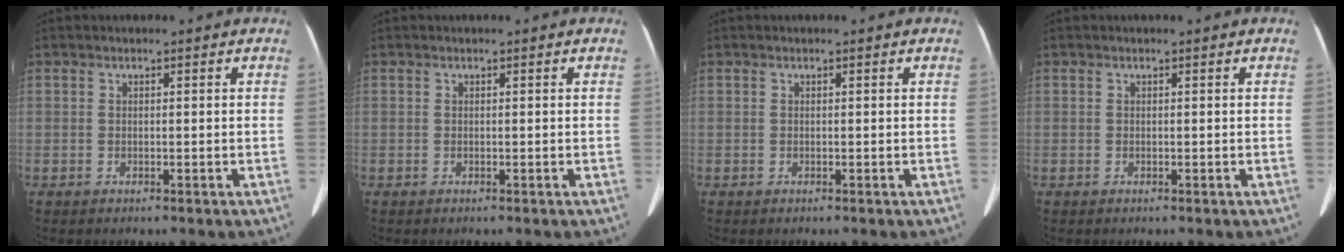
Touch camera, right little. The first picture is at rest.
{"total": 0.0}
{"total": 0.0}
{"total": 0.0}